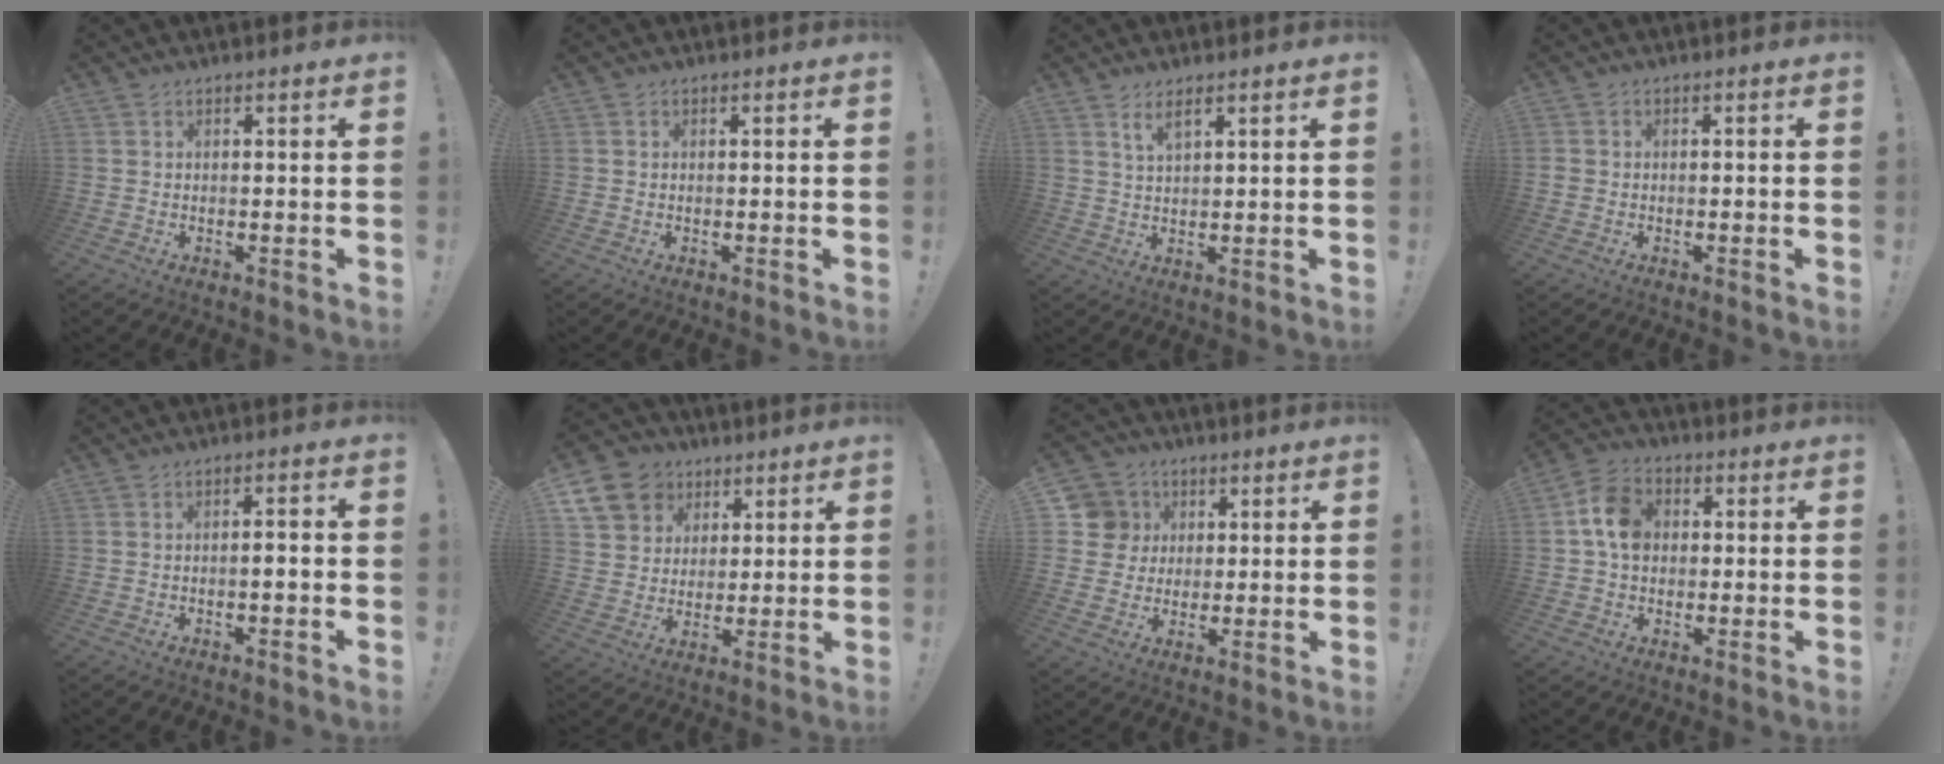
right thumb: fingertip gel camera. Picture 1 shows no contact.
{"total": 0.5, "force": [0.4, 0.4, -0.2], "torque": [0.003, 0.002, 0.006]}
{"total": 3.8, "force": [2.5, 0.9, 2.8], "torque": [-0.043, -0.013, 0.041]}
{"total": 1.1, "force": [-0.9, 0.7, 0.3], "torque": [-0.003, 0.003, -0.015]}
{"total": 2.5, "force": [-1.1, 0.2, 2.3], "torque": [-0.038, 0.000, -0.020]}
{"total": 12.5, "force": [5.4, 10.4, 4.3], "torque": [-0.064, -0.025, 0.111]}
{"total": 9.1, "force": [1.7, 8.7, 1.8], "torque": [-0.017, -0.002, 0.038]}
{"total": 10.5, "force": [1.2, 8.2, 6.5], "torque": [-0.113, 0.021, 0.029]}